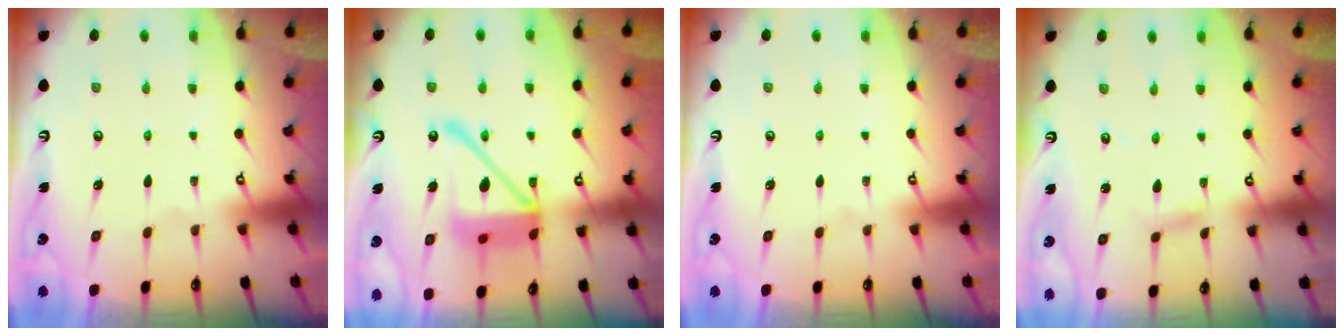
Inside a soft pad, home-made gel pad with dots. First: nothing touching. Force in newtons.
{"total": 18.5, "press": 18.4, "slide": 1.9}
{"total": 0.0}
{"total": 2.9, "press": 2.9, "slide": 0.1}